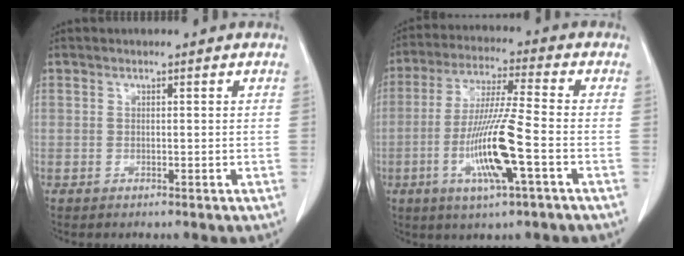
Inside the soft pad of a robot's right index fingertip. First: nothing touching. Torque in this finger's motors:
{"motor_torque": [1.69, -0.34, 0.38, 0.11]}